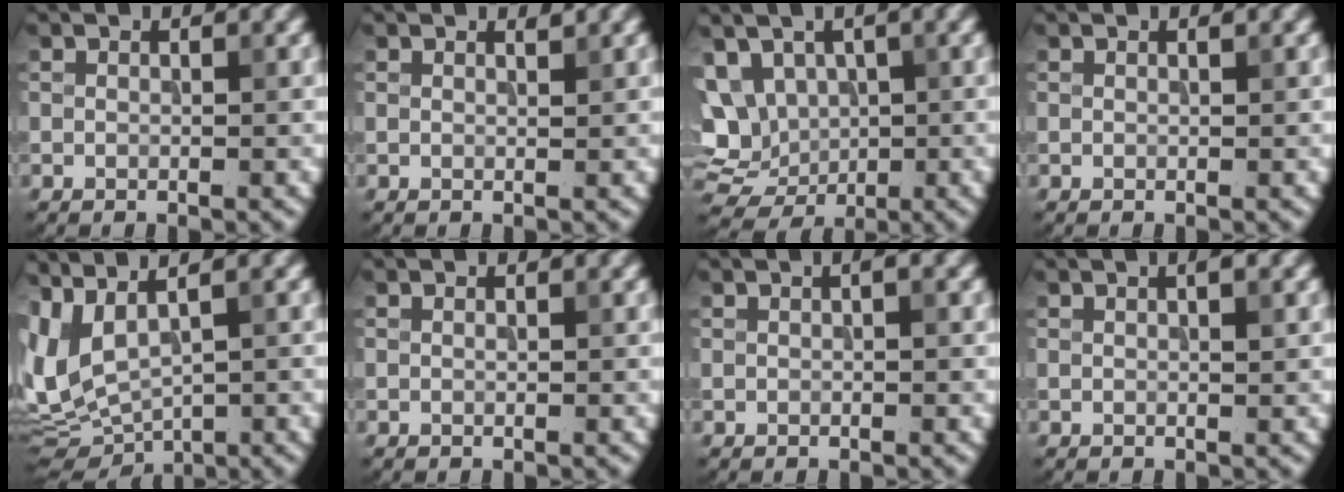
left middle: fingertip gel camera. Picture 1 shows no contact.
{"total": 0.6, "force": [0.5, 0.0, 0.2], "torque": [0.000, -0.001, 0.010]}
{"total": 9.3, "force": [2.3, 6.9, 5.6], "torque": [-0.093, 0.019, 0.032]}
{"total": 0.0}
{"total": 6.3, "force": [1.2, 2.8, 5.5], "torque": [-0.120, -0.006, 0.037]}
{"total": 0.0}
{"total": 0.7, "force": [0.3, 0.1, 0.7], "torque": [-0.012, 0.006, 0.004]}
{"total": 1.1, "force": [0.5, 0.1, 0.9], "torque": [-0.015, 0.002, 0.007]}